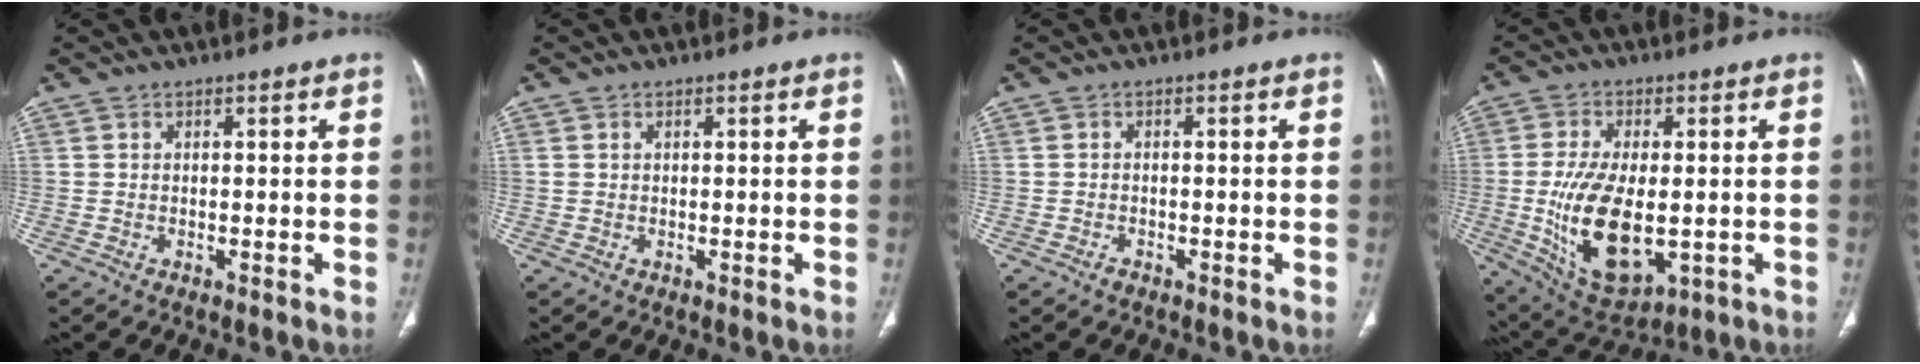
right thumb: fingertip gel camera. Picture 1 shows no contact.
{"total": 0.8, "force": [0.4, 0.4, 0.5], "torque": [-0.015, 0.007, 0.011]}
{"total": 0.9, "force": [-0.7, 0.5, 0.3], "torque": [-0.007, 0.001, -0.013]}
{"total": 16.1, "force": [-2.4, 8.3, 13.6], "torque": [-0.244, -0.015, -0.018]}